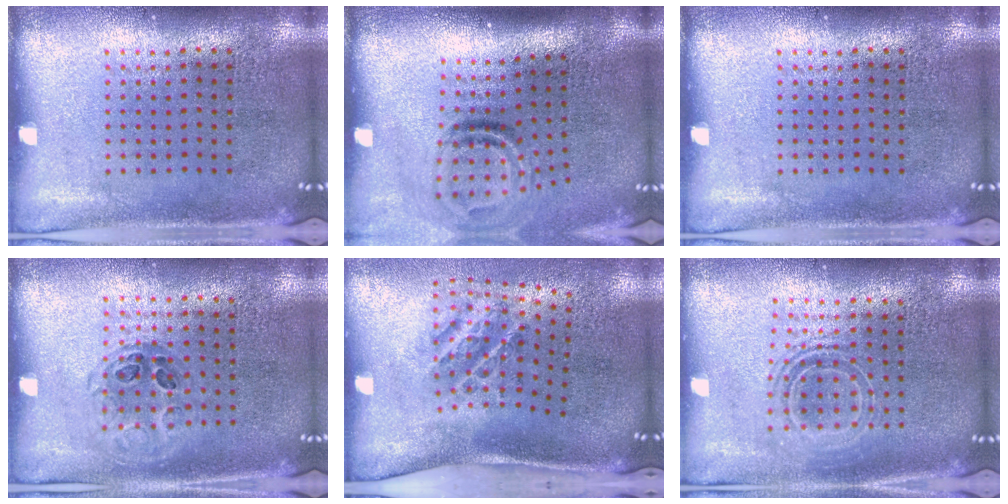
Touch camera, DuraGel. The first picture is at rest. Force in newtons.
{"total": 1.8, "press": 1.0, "slide": 1.5}
{"total": 0.0}
{"total": 1.0, "press": 0.8, "slide": 0.6}
{"total": 1.6, "press": 1.2, "slide": 1.1}
{"total": 1.7, "press": 1.3, "slide": 1.0}